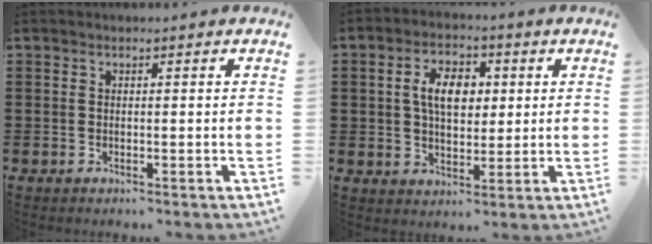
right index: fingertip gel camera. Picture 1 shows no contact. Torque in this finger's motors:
{"motor_torque": [0.83, -0.29, 0.49, 0.10]}